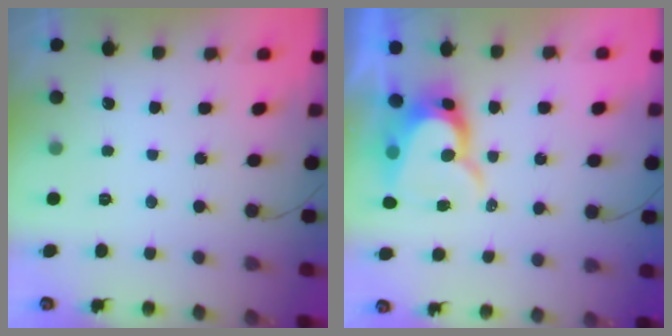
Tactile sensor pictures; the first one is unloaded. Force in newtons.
{"total": 11.5, "press": 11.5, "slide": 0.9}